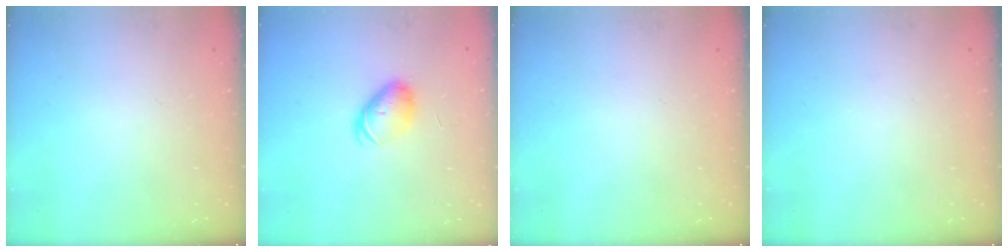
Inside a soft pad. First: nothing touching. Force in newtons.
{"total": 8.0, "press": 8.0, "slide": 0.6}
{"total": 0.0}
{"total": 0.0}